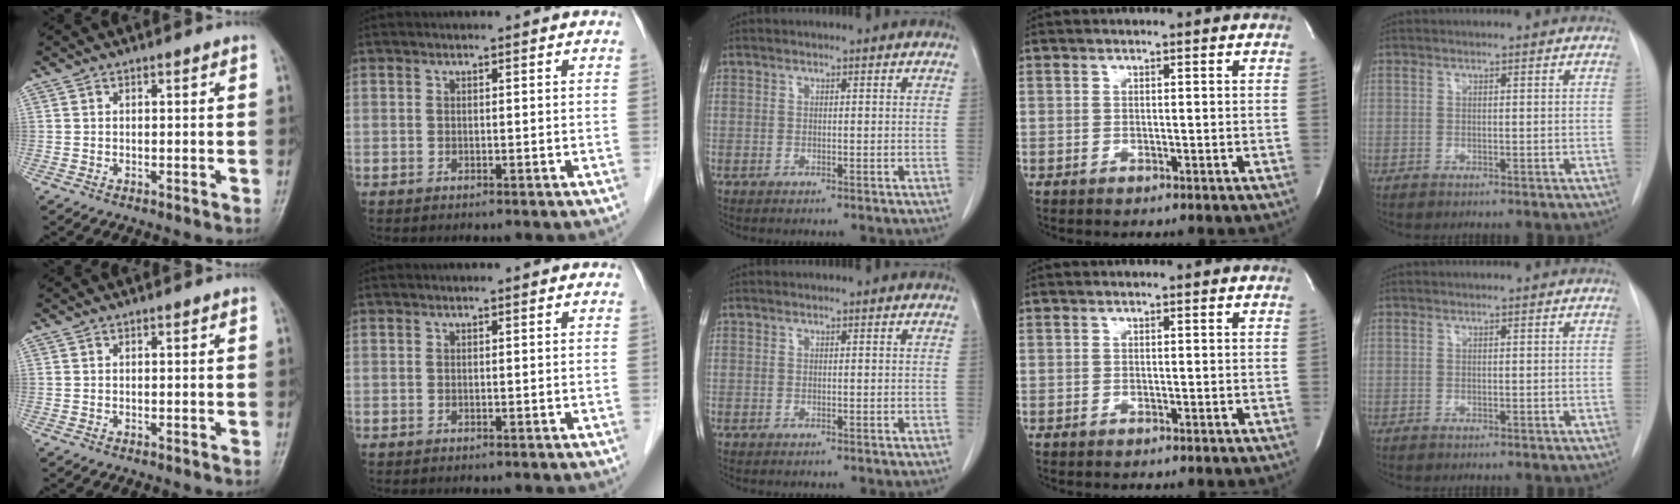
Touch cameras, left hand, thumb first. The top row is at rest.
{}